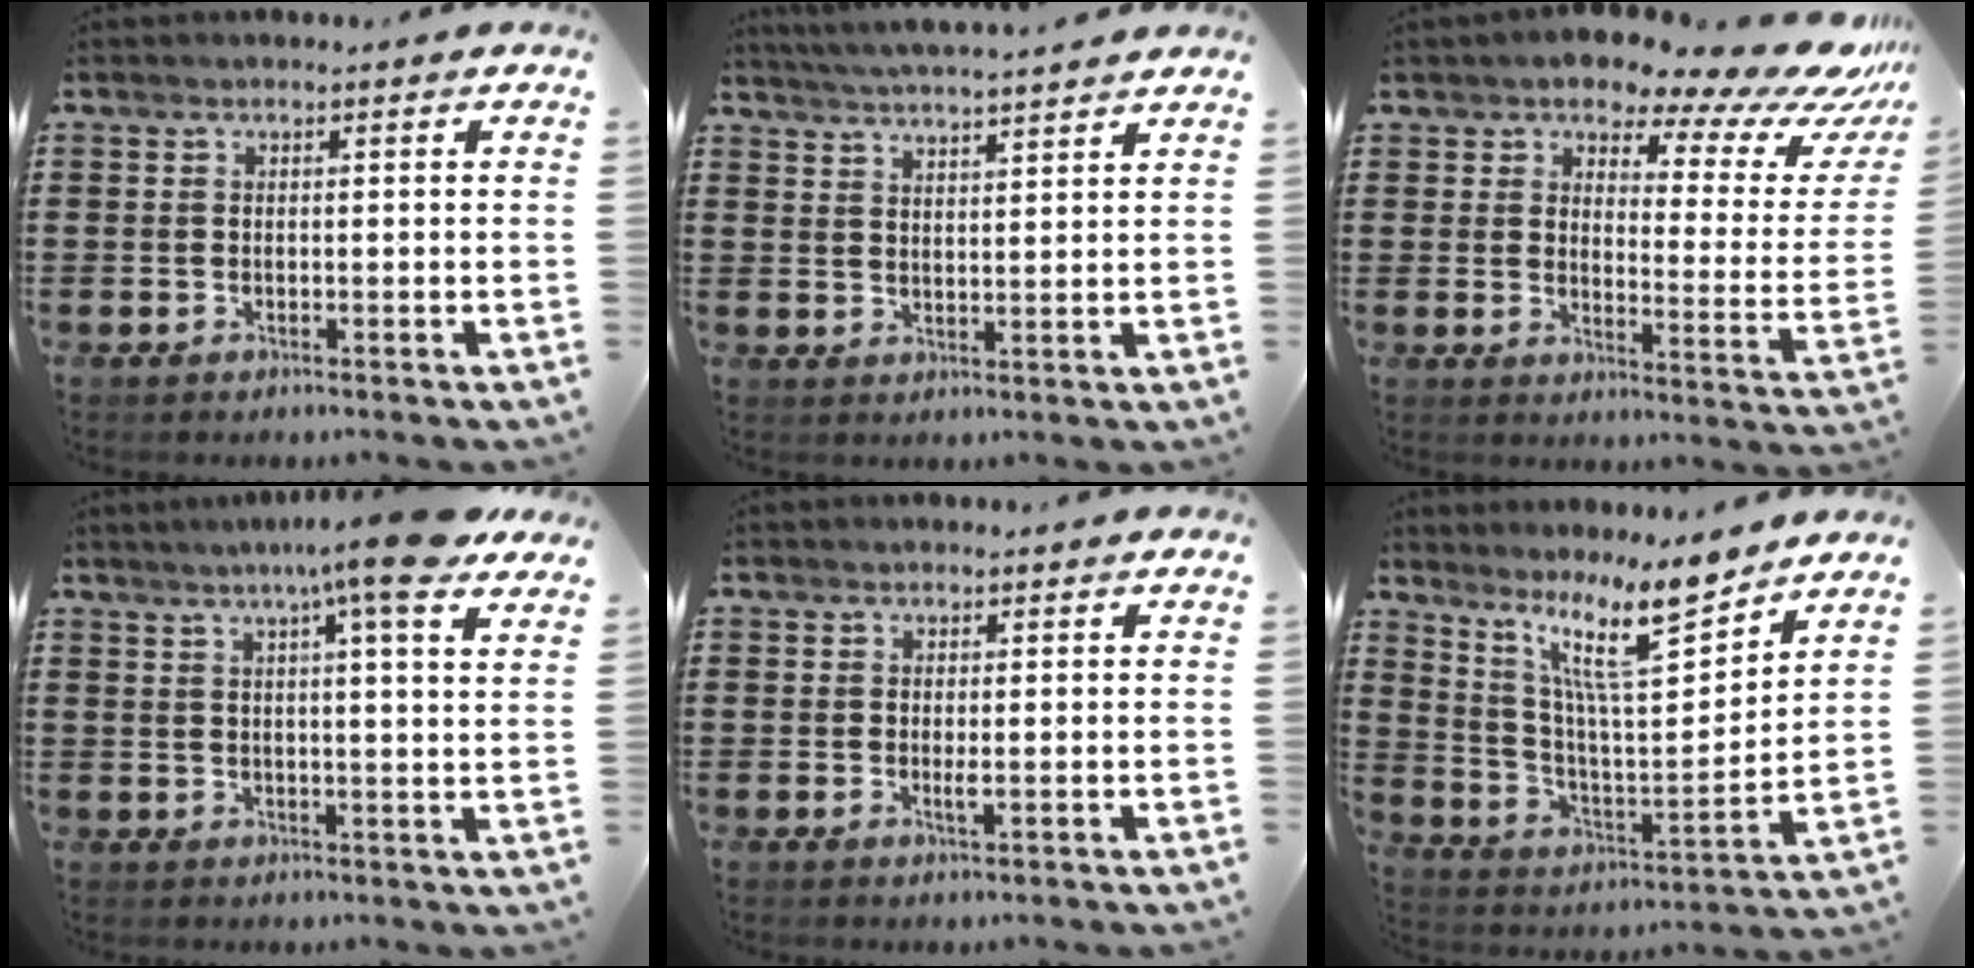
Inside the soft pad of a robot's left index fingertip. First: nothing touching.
{"total": 4.1, "force": [3.9, -0.8, 0.5], "torque": [-0.025, -0.021, 0.069]}
{"total": 9.6, "force": [7.9, 2.7, 4.8], "torque": [-0.089, -0.054, 0.129]}
{"total": 9.4, "force": [6.7, -0.3, 6.5], "torque": [-0.113, -0.020, 0.110]}
{"total": 1.2, "force": [0.0, 0.1, 1.2], "torque": [-0.023, -0.005, 0.001]}
{"total": 13.0, "force": [9.4, 2.8, 8.6], "torque": [-0.169, -0.045, 0.159]}